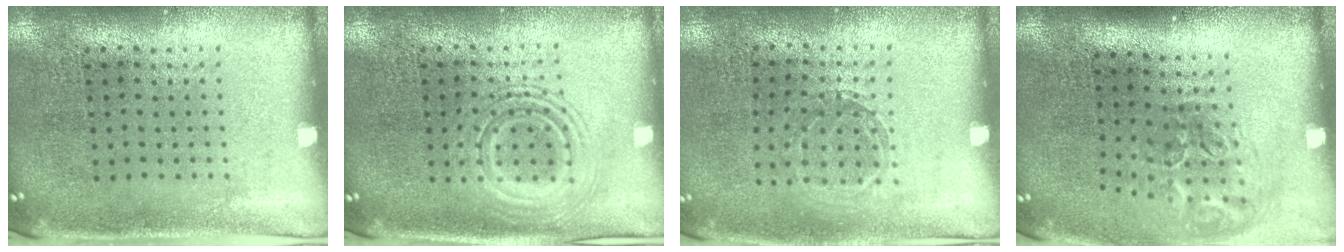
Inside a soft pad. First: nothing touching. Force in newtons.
{"total": 2.1, "press": 2.1, "slide": 0.3}
{"total": 0.9, "press": 0.9, "slide": 0.1}
{"total": 2.0, "press": 1.2, "slide": 1.6}